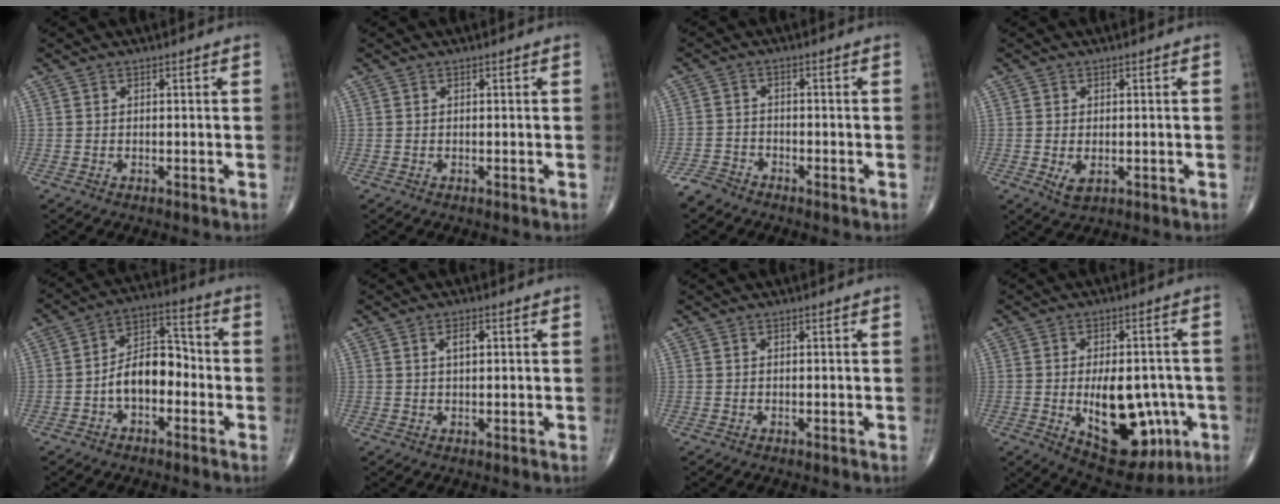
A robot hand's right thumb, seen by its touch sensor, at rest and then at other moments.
{"total": 0.0}
{"total": 3.2, "force": [-2.9, 1.4, 0.4], "torque": [-0.010, 0.003, -0.061]}
{"total": 2.8, "force": [-0.5, 1.7, 2.2], "torque": [-0.037, -0.005, -0.002]}
{"total": 10.0, "force": [-2.6, 6.1, 7.5], "torque": [-0.106, 0.043, -0.056]}
{"total": 2.5, "force": [0.8, 1.1, 2.1], "torque": [-0.035, 0.000, 0.013]}
{"total": 0.0}
{"total": 17.3, "force": [-4.3, 9.4, 13.9], "torque": [-0.171, 0.006, -0.037]}